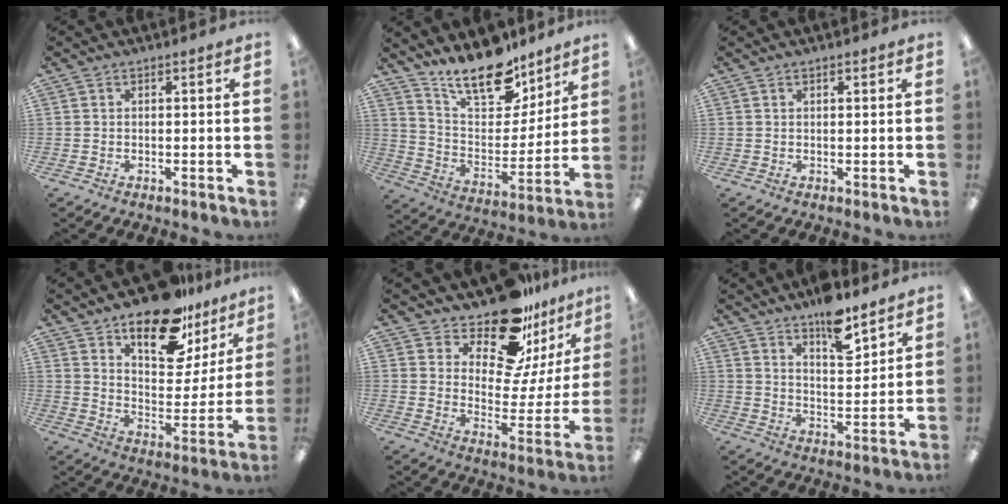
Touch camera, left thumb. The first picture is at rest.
{"total": 18.4, "force": [14.4, 8.1, 8.0], "torque": [-0.142, -0.098, 0.257]}
{"total": 0.9, "force": [0.5, 0.4, 0.7], "torque": [-0.013, 0.003, 0.008]}
{"total": 18.5, "force": [13.7, 8.1, 9.5], "torque": [-0.142, -0.087, 0.234]}
{"total": 17.5, "force": [14.5, 6.0, 7.8], "torque": [-0.130, -0.114, 0.251]}
{"total": 10.4, "force": [8.1, 3.5, 5.5], "torque": [-0.074, -0.052, 0.138]}